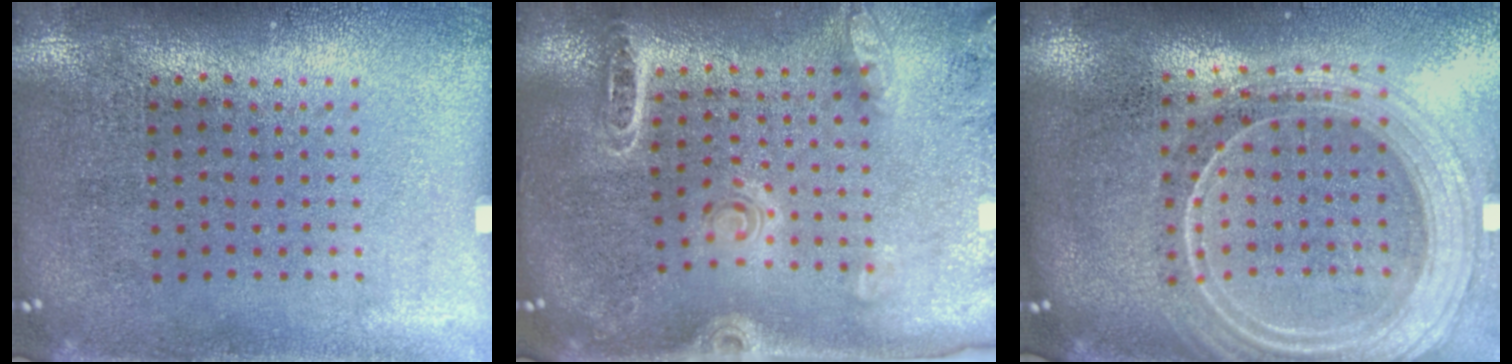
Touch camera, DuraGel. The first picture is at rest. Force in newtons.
{"total": 1.7, "press": 1.7, "slide": 0.1}
{"total": 2.5, "press": 2.1, "slide": 1.2}